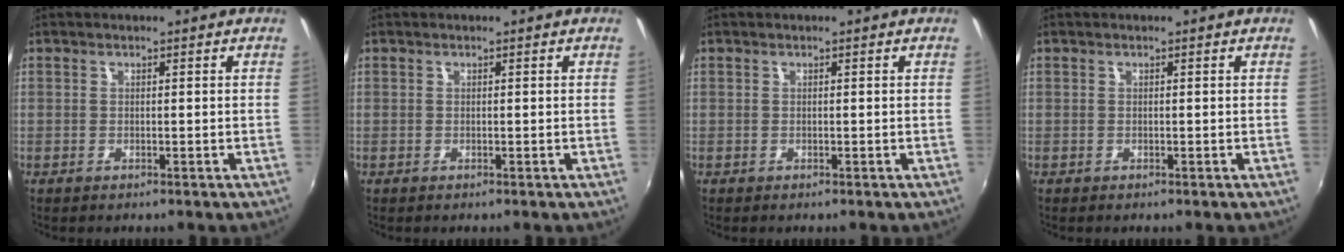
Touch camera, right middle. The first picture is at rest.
{"total": 0.0}
{"total": 0.0}
{"total": 0.0}